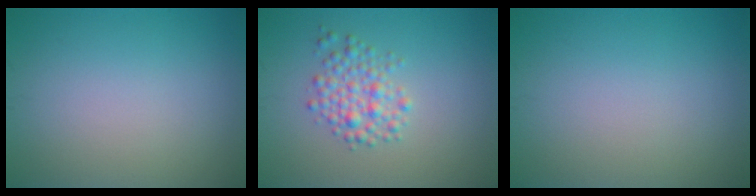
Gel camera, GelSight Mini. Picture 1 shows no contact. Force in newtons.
{"total": 2.8, "press": 2.8, "slide": 0.1}
{"total": 0.0}